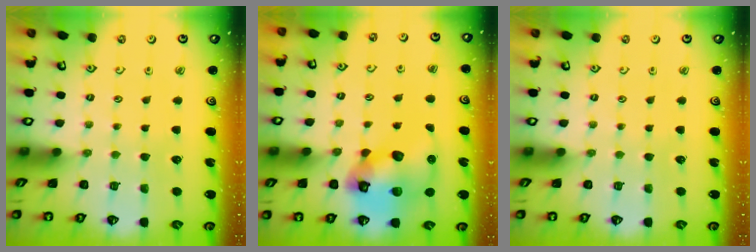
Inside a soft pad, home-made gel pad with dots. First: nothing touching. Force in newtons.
{"total": 15.4, "press": 15.2, "slide": 2.4}
{"total": 0.0}